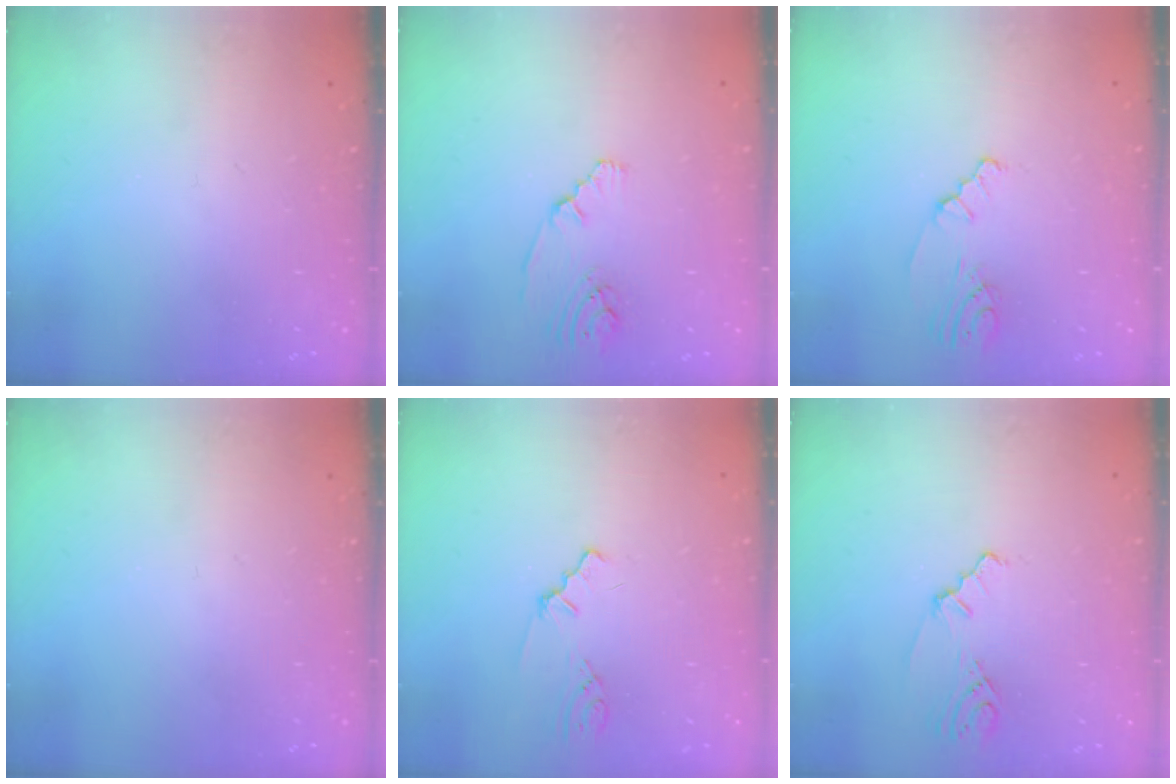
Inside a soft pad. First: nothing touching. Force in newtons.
{"total": 2.2, "press": 2.1, "slide": 0.6}
{"total": 2.4, "press": 2.4, "slide": 0.4}
{"total": 0.0}
{"total": 0.9, "press": 0.9, "slide": 0.2}
{"total": 2.2, "press": 2.1, "slide": 0.6}